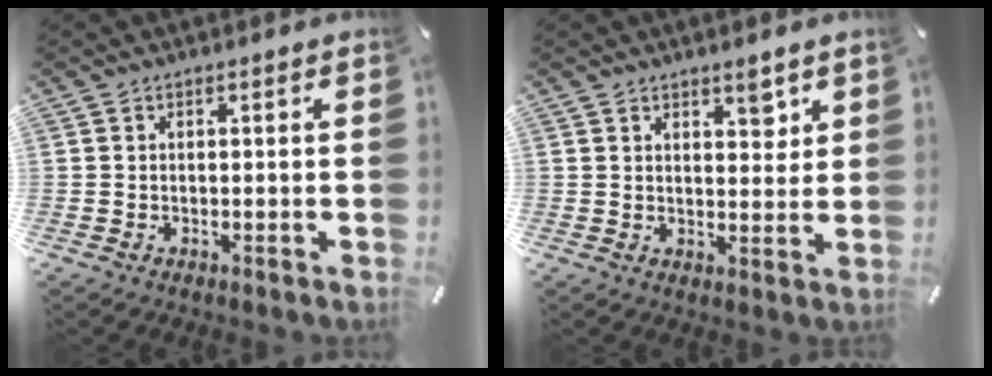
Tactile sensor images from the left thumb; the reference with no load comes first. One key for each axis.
{"total": 4.5, "fx": 3.2, "fy": 2.4, "fz": 2.1, "tx": -0.009, "ty": -0.021, "tz": 0.050}